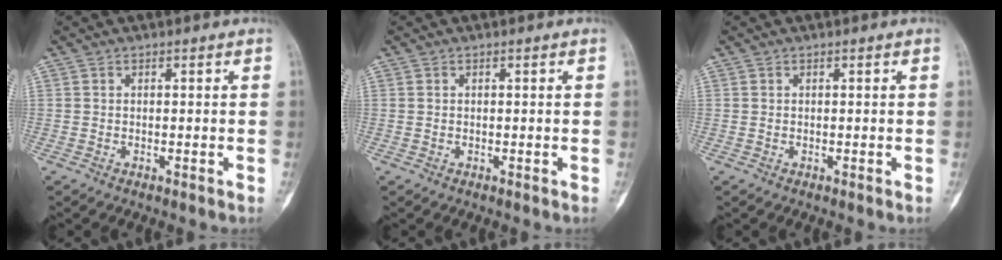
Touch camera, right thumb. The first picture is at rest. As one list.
[{"total": 0.0}, {"total": 0.0}]